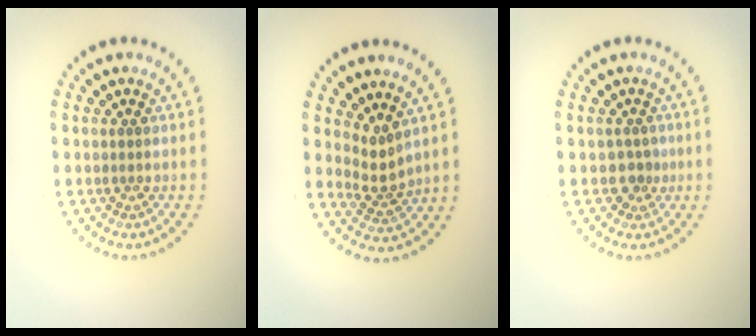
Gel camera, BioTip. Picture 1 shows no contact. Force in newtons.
{"total": 2.3, "press": 1.5, "slide": 1.7}
{"total": 1.7, "press": 1.2, "slide": 1.1}